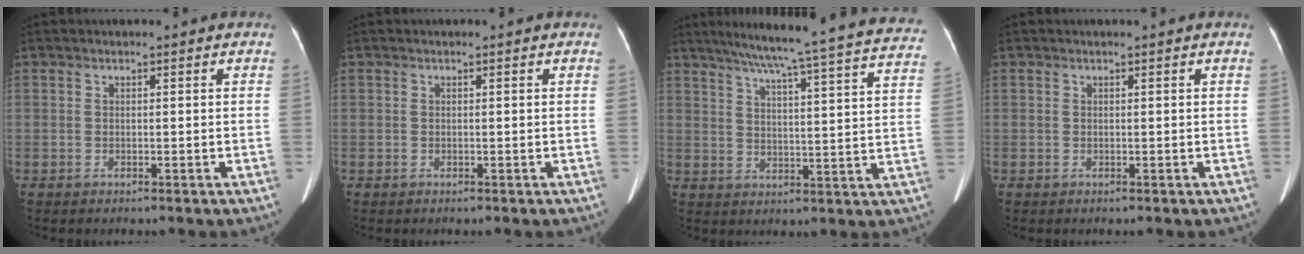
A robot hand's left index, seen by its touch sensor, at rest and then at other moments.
{"total": 0.0}
{"total": 27.8, "force": [24.7, 0.2, 12.9], "torque": [-0.199, -0.043, 0.298]}
{"total": 0.0}